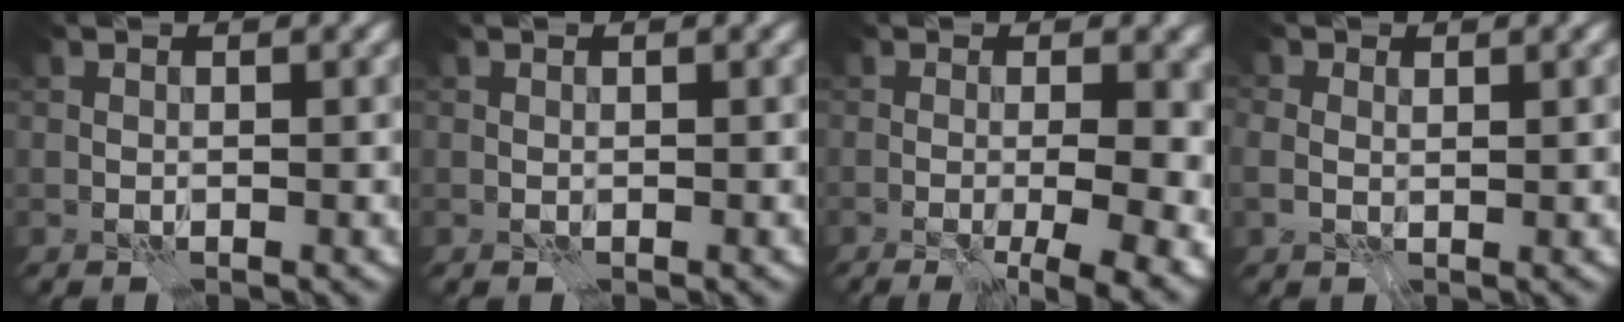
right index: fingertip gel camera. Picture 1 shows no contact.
{"total": 0.0}
{"total": 10.5, "force": [-1.2, 4.1, 9.6], "torque": [-0.068, -0.001, -0.008]}
{"total": 1.3, "force": [0.3, 1.0, 0.8], "torque": [-0.016, 0.000, 0.007]}